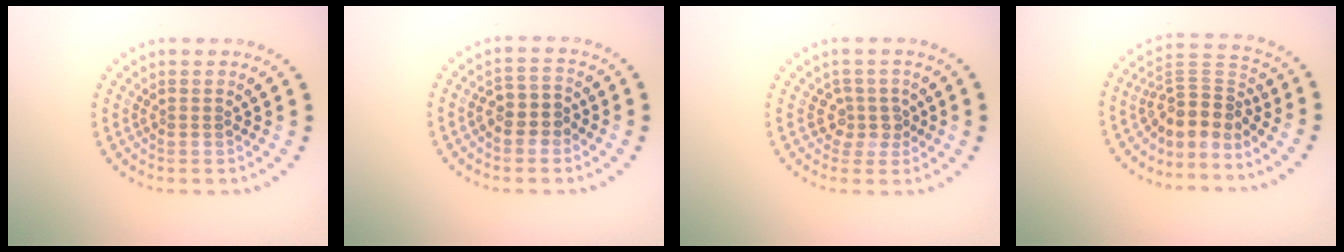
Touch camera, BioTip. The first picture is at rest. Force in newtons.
{"total": 2.5, "press": 2.3, "slide": 1.0}
{"total": 2.0, "press": 1.5, "slide": 1.3}
{"total": 3.9, "press": 2.6, "slide": 2.9}